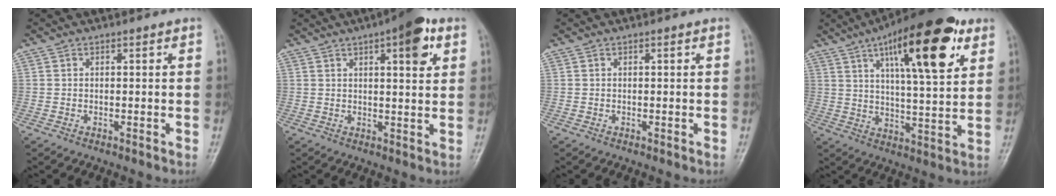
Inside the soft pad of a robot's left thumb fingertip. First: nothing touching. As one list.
[{"total": 8.9, "force": [4.1, 2.8, 7.3], "torque": [-0.085, -0.009, 0.051]}, {"total": 0.0}, {"total": 21.0, "force": [9.9, 6.4, 17.4], "torque": [-0.239, -0.025, 0.150]}]